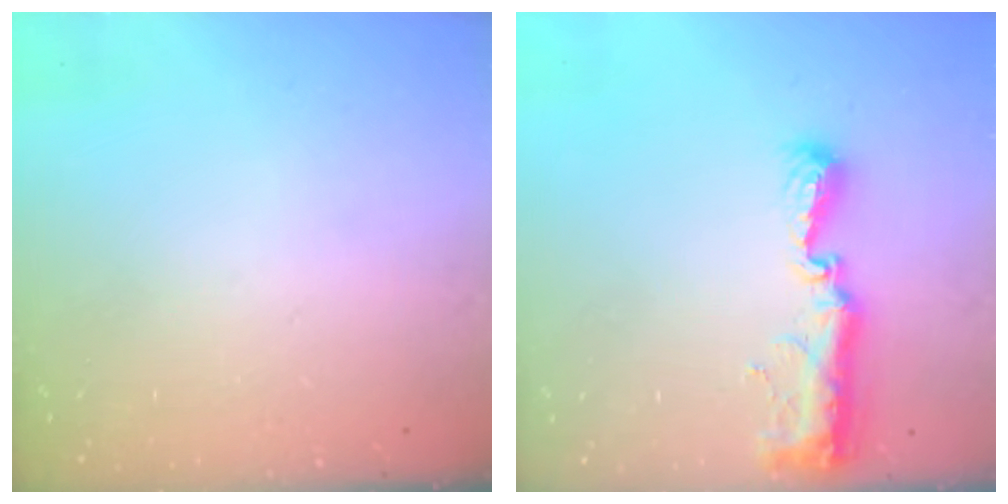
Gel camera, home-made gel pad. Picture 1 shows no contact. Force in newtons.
{"total": 9.1, "press": 9.1, "slide": 0.8}